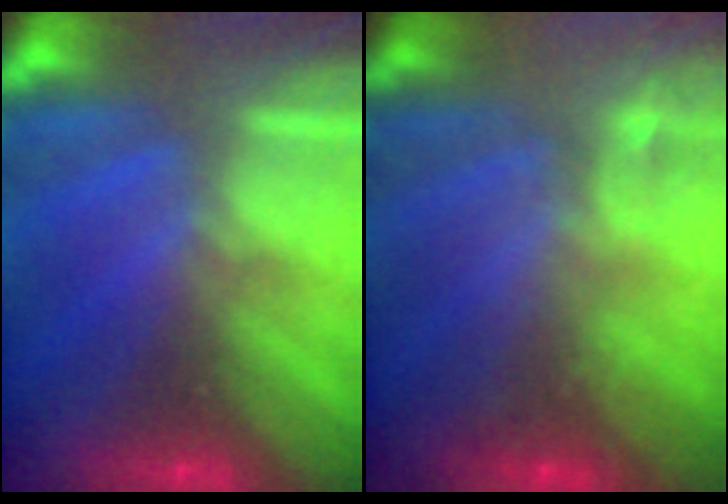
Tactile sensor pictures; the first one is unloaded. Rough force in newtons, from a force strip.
{"total": 2.1}